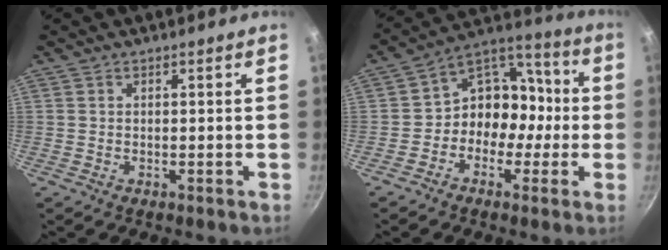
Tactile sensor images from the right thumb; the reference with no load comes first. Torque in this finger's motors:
{"motor_torque": [-0.10, 0.58, 0.36, 0.28, 0.02]}